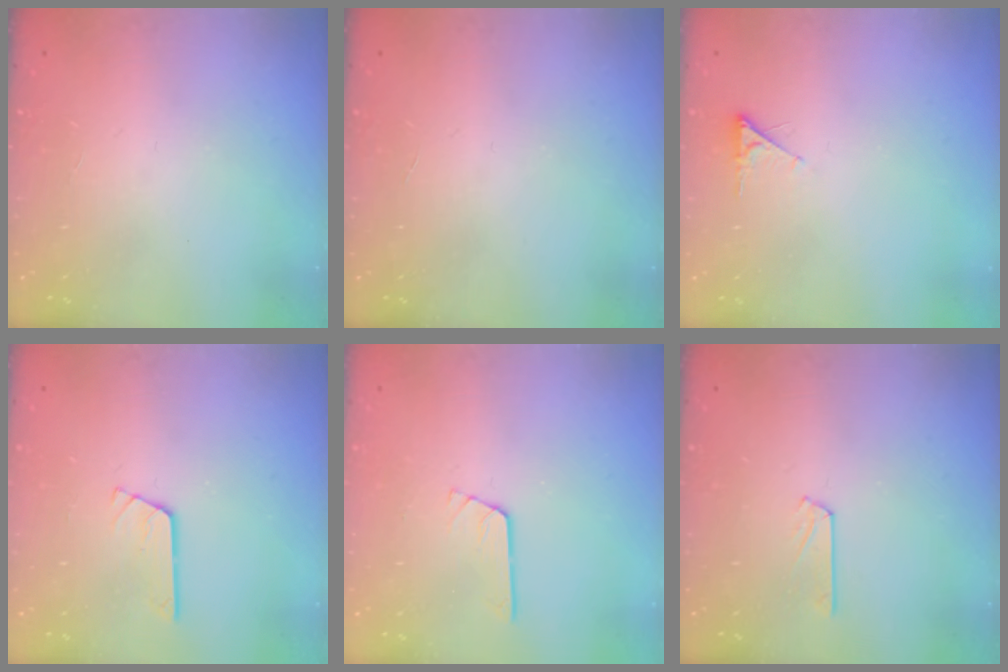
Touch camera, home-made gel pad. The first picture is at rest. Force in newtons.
{"total": 0.0}
{"total": 1.8, "press": 1.7, "slide": 0.3}
{"total": 2.6, "press": 2.6, "slide": 0.3}
{"total": 2.3, "press": 2.3, "slide": 0.3}
{"total": 3.5, "press": 3.5, "slide": 0.4}